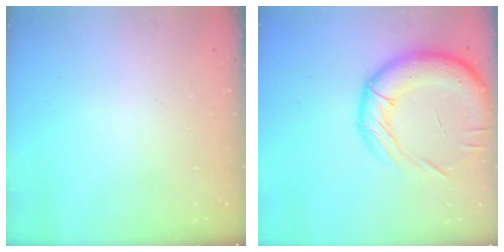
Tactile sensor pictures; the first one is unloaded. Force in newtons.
{"total": 20.3, "press": 19.9, "slide": 4.2}